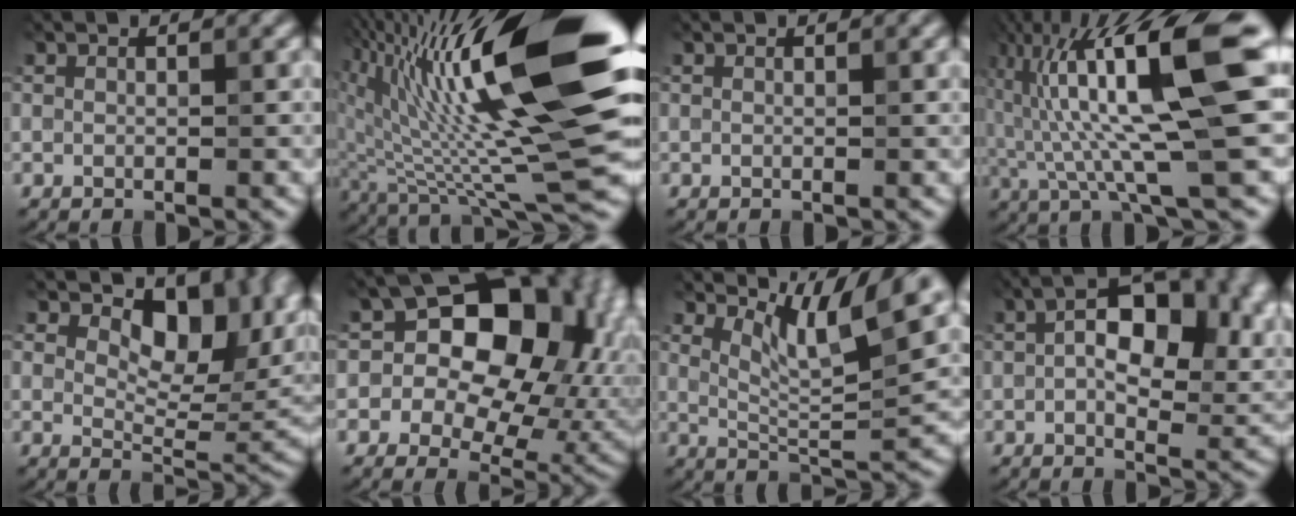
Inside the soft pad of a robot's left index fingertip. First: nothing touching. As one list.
[{"total": 15.5, "force": [3.3, 3.5, 14.7], "torque": [-0.258, -0.001, 0.087]}, {"total": 0.9, "force": [0.3, 0.3, 0.8], "torque": [-0.007, 0.005, 0.002]}, {"total": 14.1, "force": [2.0, 2.3, 13.7], "torque": [-0.242, 0.019, 0.065]}, {"total": 8.9, "force": [3.9, 4.6, 6.6], "torque": [-0.101, 0.007, 0.088]}, {"total": 14.6, "force": [1.6, 11.0, 9.4], "torque": [-0.096, 0.027, 0.036]}, {"total": 5.6, "force": [3.7, 1.0, 4.0], "torque": [-0.084, 0.002, 0.092]}, {"total": 9.4, "force": [1.2, 5.0, 7.9], "torque": [-0.120, 0.017, 0.035]}]